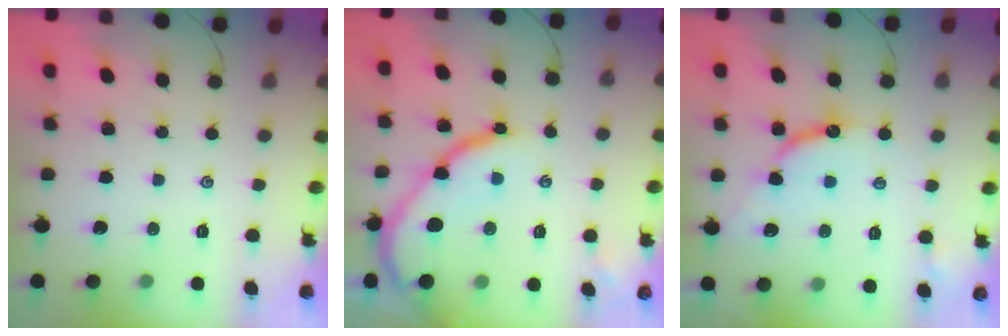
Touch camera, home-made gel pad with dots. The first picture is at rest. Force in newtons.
{"total": 12.5, "press": 12.4, "slide": 0.8}
{"total": 9.4, "press": 9.4, "slide": 0.8}